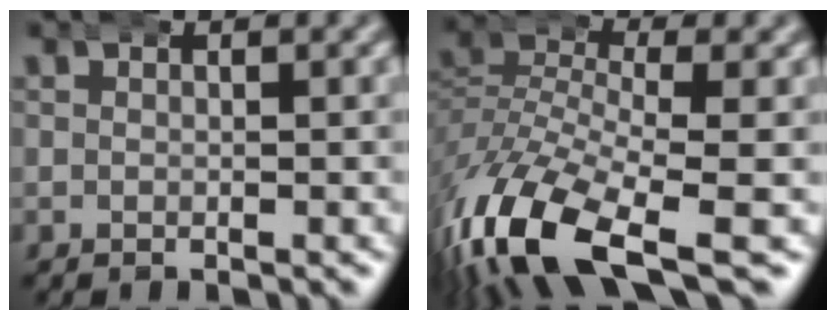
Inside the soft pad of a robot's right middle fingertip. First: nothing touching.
{"total": 9.8, "force": [-4.8, 4.9, 6.9], "torque": [-0.175, -0.042, -0.060]}